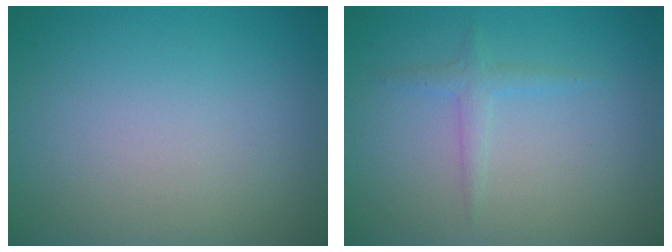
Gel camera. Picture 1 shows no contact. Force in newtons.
{"total": 1.3, "press": 1.3, "slide": 0.0}